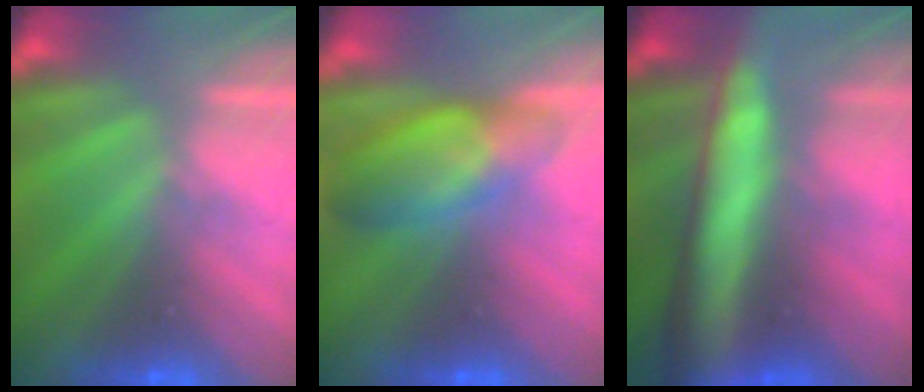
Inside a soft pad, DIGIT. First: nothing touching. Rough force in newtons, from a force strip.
{"total": 6.9}
{"total": 6.6}